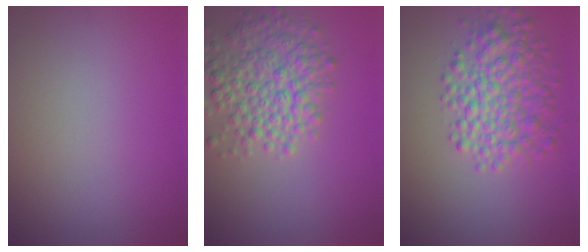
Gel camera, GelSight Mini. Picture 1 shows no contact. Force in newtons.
{"total": 5.7, "press": 5.7, "slide": 0.3}
{"total": 5.7, "press": 5.7, "slide": 0.1}